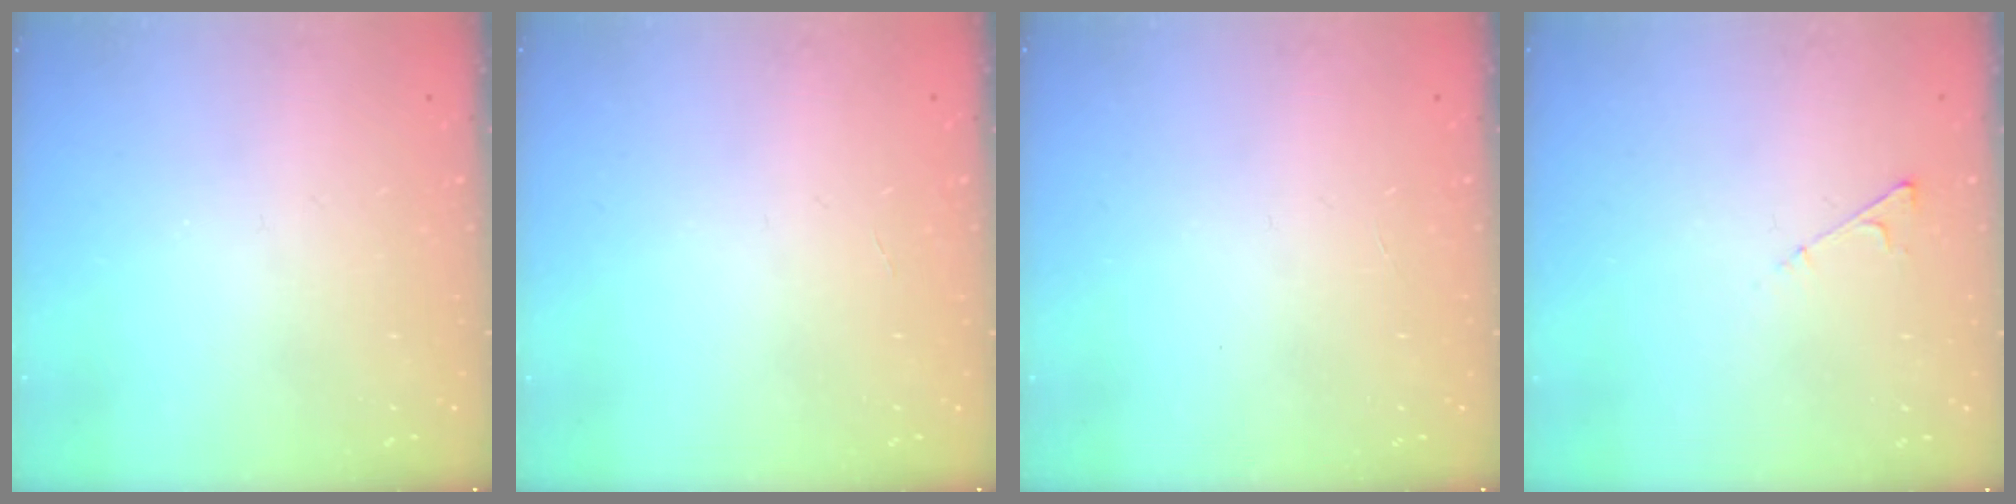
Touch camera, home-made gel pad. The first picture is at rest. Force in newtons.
{"total": 0.0}
{"total": 0.0}
{"total": 3.7, "press": 3.7, "slide": 0.4}